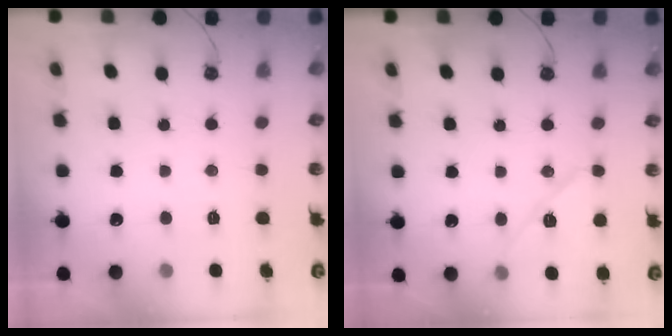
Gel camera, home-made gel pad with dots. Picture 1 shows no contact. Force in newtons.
{"total": 10.2, "press": 10.2, "slide": 0.9}